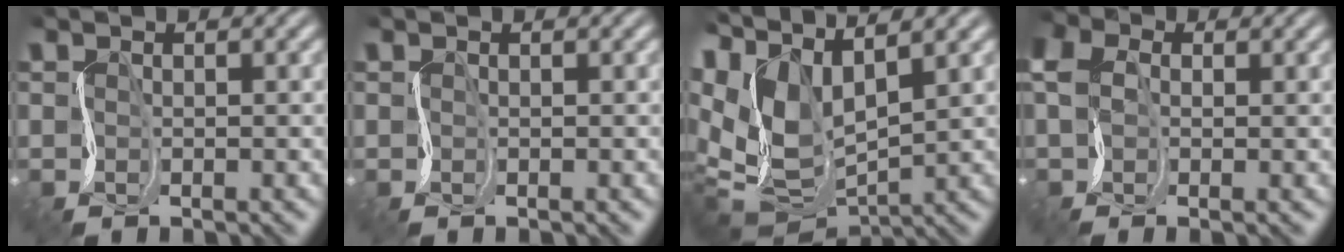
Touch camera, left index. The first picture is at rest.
{"total": 0.0}
{"total": 7.7, "force": [2.8, 3.6, 6.1], "torque": [-0.142, -0.005, 0.058]}
{"total": 4.8, "force": [0.5, 3.4, 3.3], "torque": [-0.067, 0.025, -0.009]}